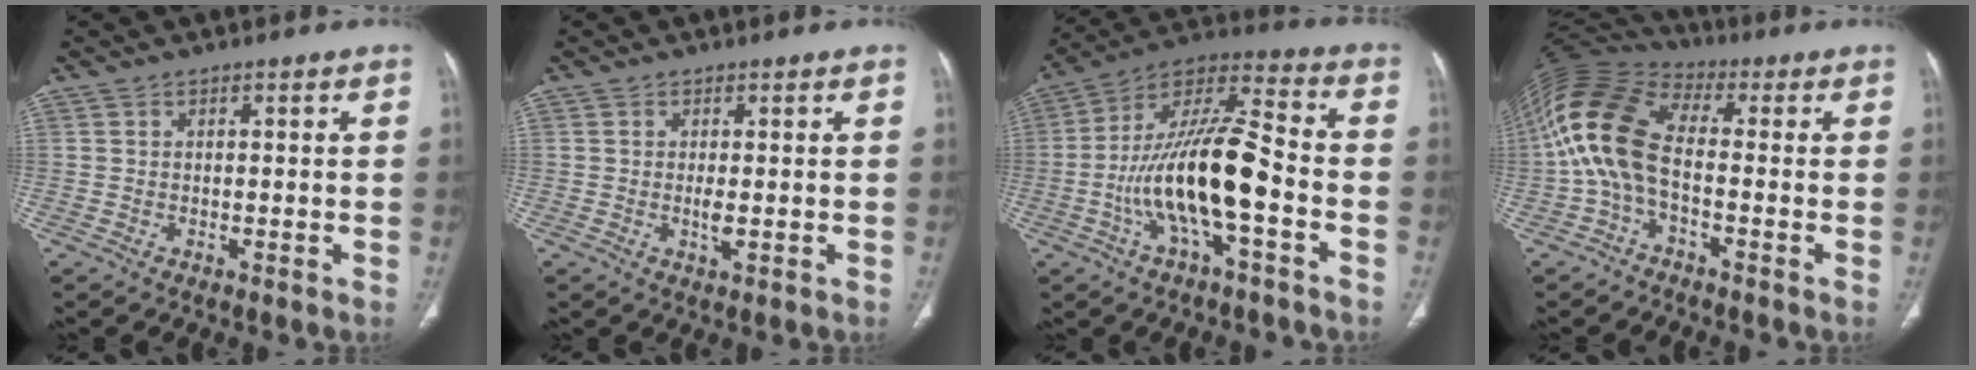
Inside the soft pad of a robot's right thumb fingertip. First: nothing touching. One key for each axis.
{"total": 1.8, "fx": -0.2, "fy": 0.5, "fz": 1.7, "tx": -0.035, "ty": -0.005, "tz": -0.002}
{"total": 17.5, "fx": -4.7, "fy": 5.2, "fz": 16.0, "tx": -0.308, "ty": 0.049, "tz": -0.086}
{"total": 13.3, "fx": -1.7, "fy": 7.2, "fz": 11.1, "tx": -0.234, "ty": 0.043, "tz": -0.048}